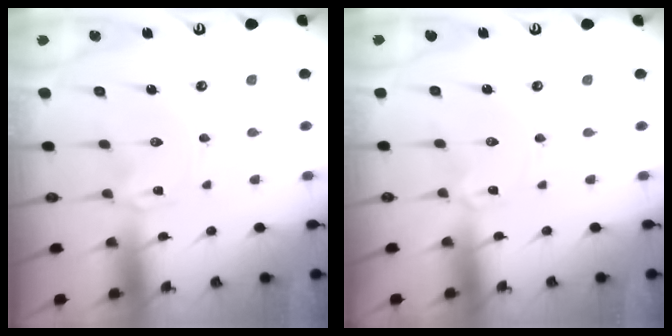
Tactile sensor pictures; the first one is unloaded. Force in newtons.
{"total": 1.3, "press": 1.3, "slide": 0.2}